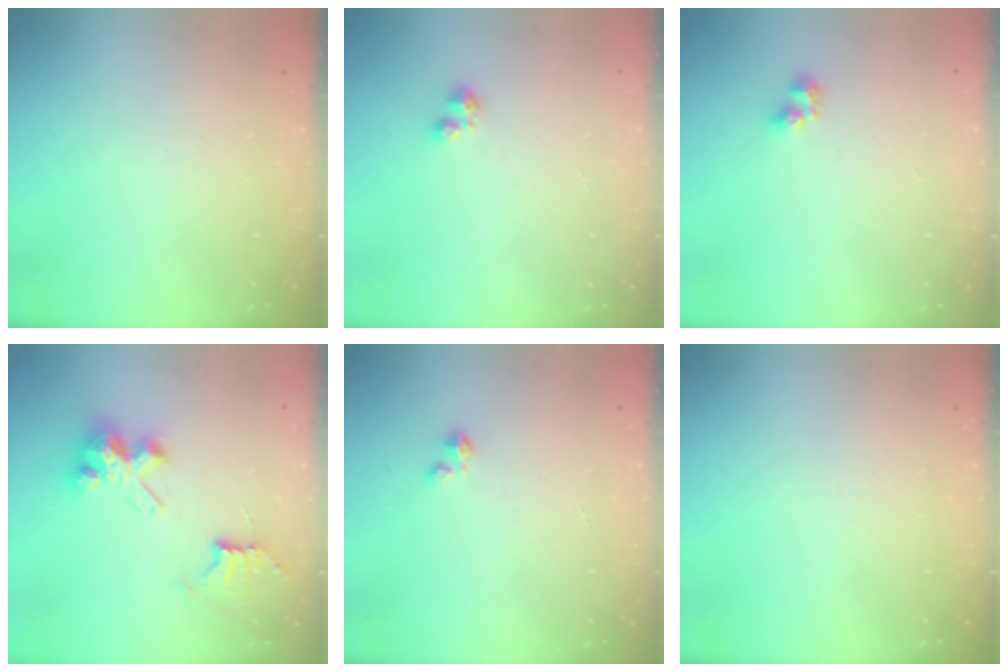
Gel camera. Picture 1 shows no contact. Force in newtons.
{"total": 2.8, "press": 2.8, "slide": 0.5}
{"total": 4.4, "press": 4.3, "slide": 0.8}
{"total": 7.8, "press": 7.8, "slide": 0.6}
{"total": 1.4, "press": 1.4, "slide": 0.2}
{"total": 0.0}